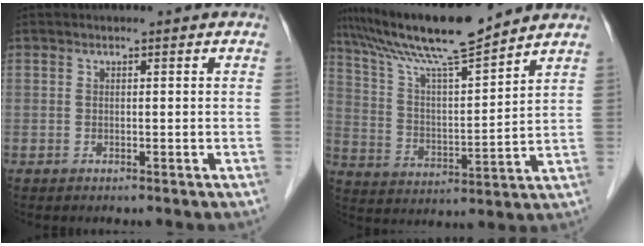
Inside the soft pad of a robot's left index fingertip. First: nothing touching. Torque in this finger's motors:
{"motor_torque": [0.73, -0.73, 0.56, 0.12]}